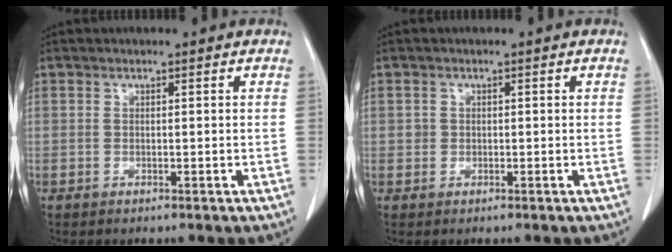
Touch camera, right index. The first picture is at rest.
{"total": 0.9, "force": [0.1, 0.9, 0.1], "torque": [0.005, 0.006, 0.002]}